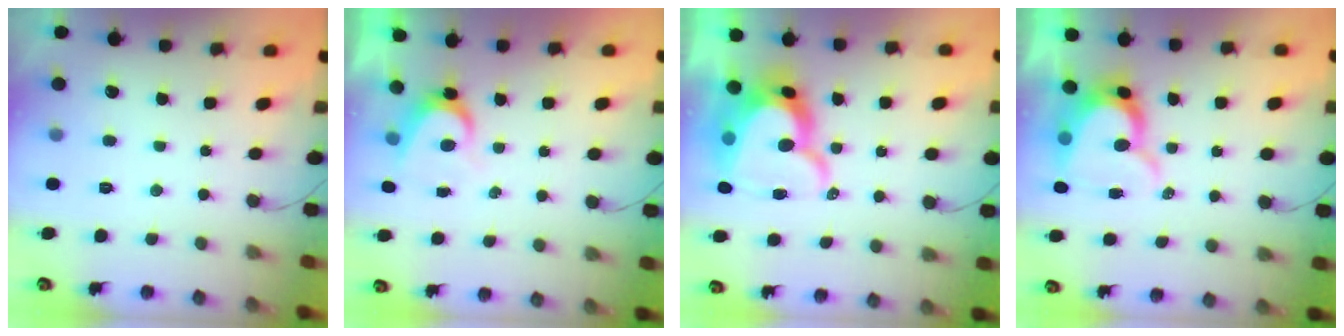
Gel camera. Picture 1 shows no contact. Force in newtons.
{"total": 4.4, "press": 4.4, "slide": 0.6}
{"total": 17.8, "press": 17.7, "slide": 1.7}
{"total": 11.1, "press": 11.0, "slide": 1.0}